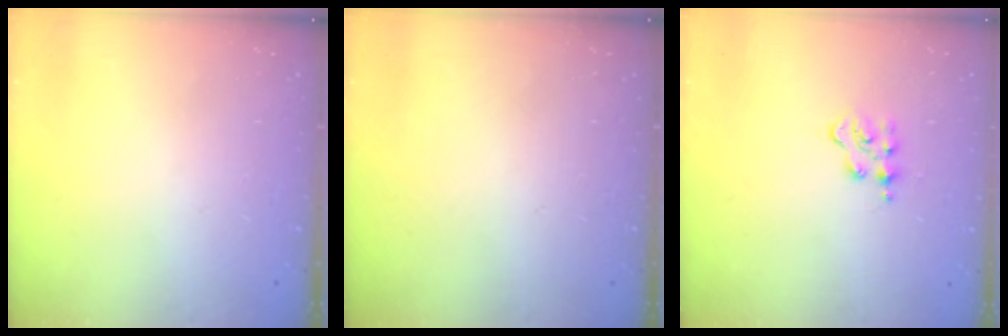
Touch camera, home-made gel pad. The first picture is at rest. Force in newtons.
{"total": 0.0}
{"total": 2.9, "press": 2.9, "slide": 0.5}